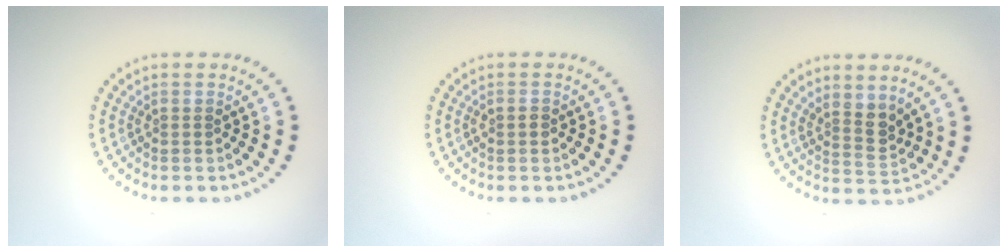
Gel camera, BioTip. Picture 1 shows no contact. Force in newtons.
{"total": 0.9, "press": 0.9, "slide": 0.1}
{"total": 2.4, "press": 1.9, "slide": 1.5}